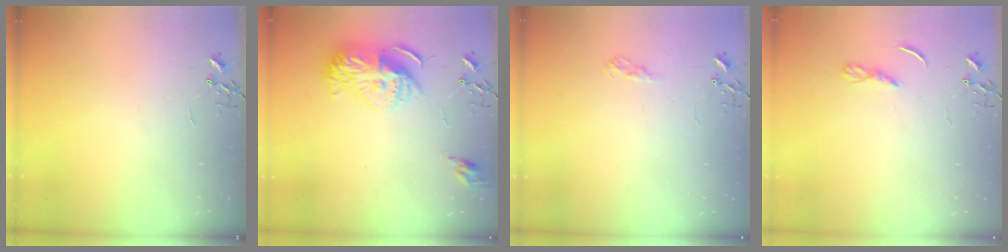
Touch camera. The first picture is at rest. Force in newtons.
{"total": 15.1, "press": 15.0, "slide": 1.2}
{"total": 6.5, "press": 6.5, "slide": 0.8}
{"total": 3.3, "press": 3.3, "slide": 0.4}